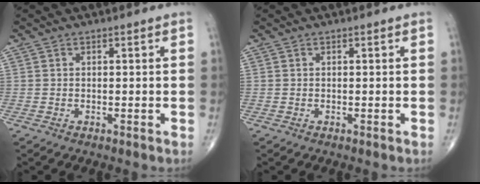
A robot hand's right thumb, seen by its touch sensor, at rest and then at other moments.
{"total": 0.0}